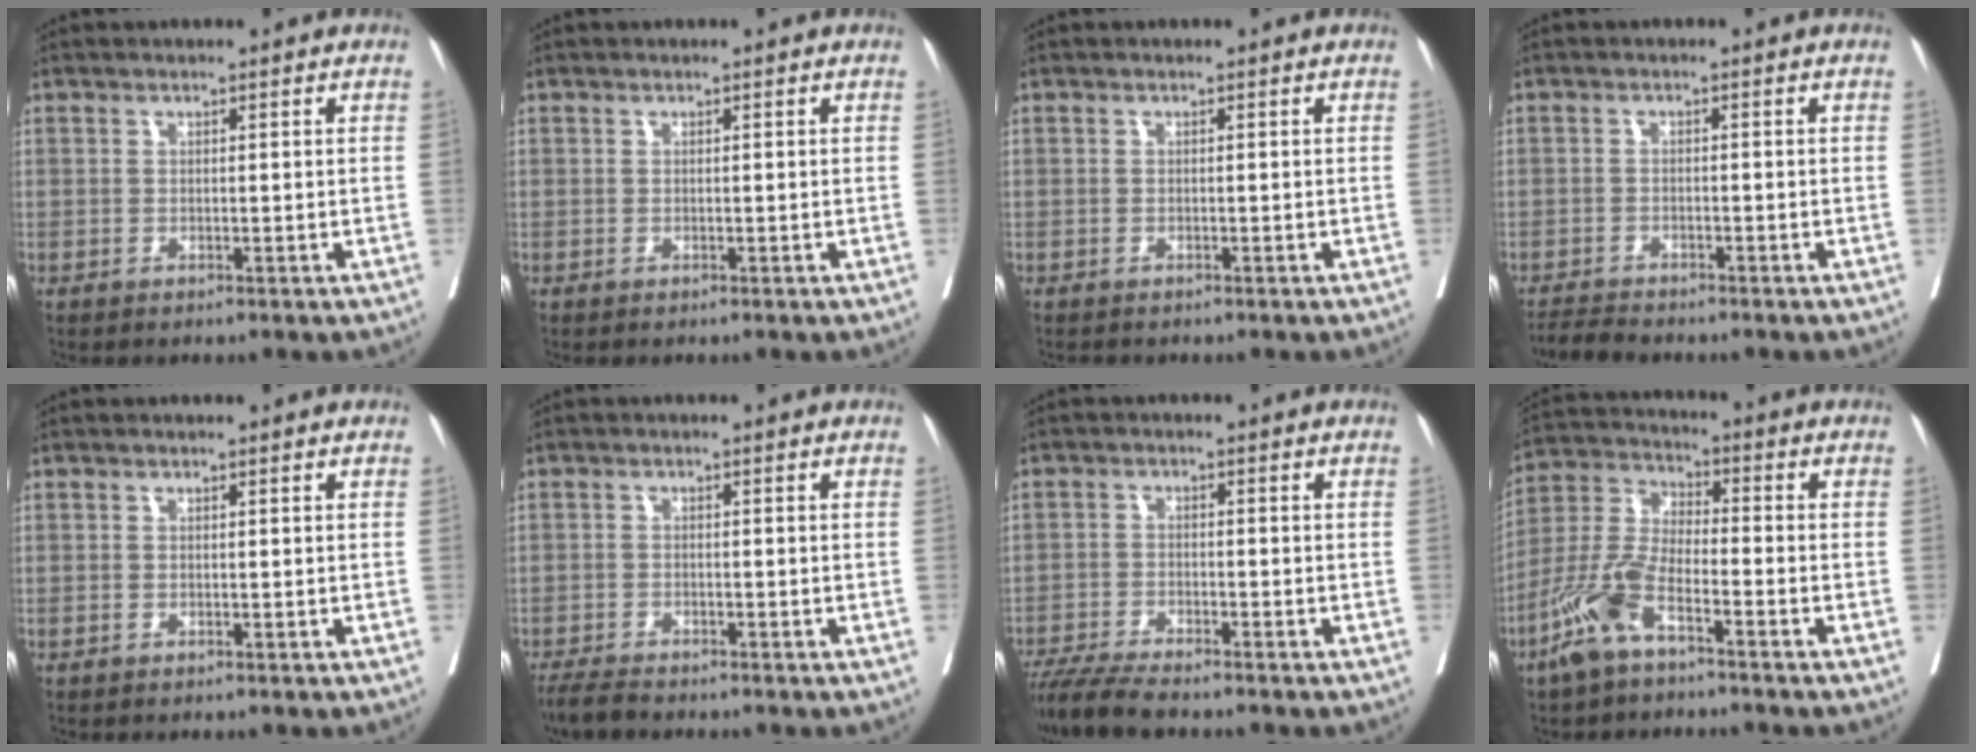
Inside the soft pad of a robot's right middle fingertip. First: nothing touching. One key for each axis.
{"total": 0.0}
{"total": 0.6, "fx": -0.6, "fy": 0.1, "fz": 0.1, "tx": -0.007, "ty": -0.002, "tz": -0.011}
{"total": 3.0, "fx": -2.9, "fy": 0.0, "fz": 0.5, "tx": -0.008, "ty": -0.013, "tz": -0.052}
{"total": 0.0}
{"total": 3.3, "fx": -3.0, "fy": 0.3, "fz": 1.3, "tx": -0.023, "ty": -0.011, "tz": -0.054}
{"total": 6.6, "fx": -5.8, "fy": 0.2, "fz": 3.2, "tx": -0.055, "ty": -0.022, "tz": -0.105}
{"total": 9.4, "fx": -5.8, "fy": 2.7, "fz": 6.9, "tx": -0.165, "ty": -0.008, "tz": -0.124}